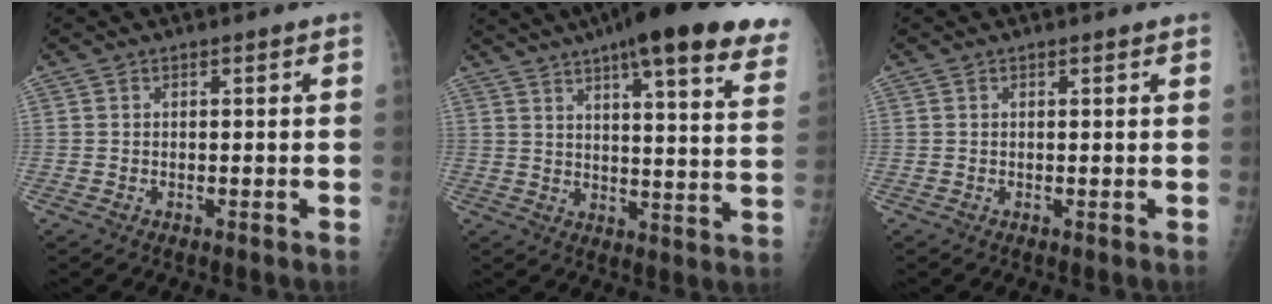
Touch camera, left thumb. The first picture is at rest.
{"total": 26.5, "force": [18.3, 4.6, 18.6], "torque": [-0.244, -0.041, 0.231]}
{"total": 0.8, "force": [0.7, 0.0, 0.4], "torque": [-0.007, -0.001, 0.011]}